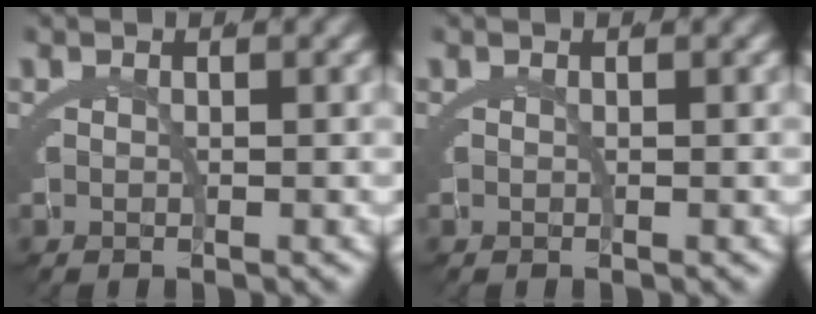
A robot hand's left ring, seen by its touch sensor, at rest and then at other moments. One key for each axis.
{"total": 0.0}